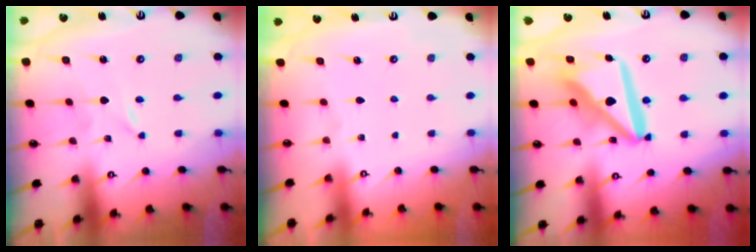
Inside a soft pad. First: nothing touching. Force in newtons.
{"total": 0.0}
{"total": 16.6, "press": 16.4, "slide": 2.1}